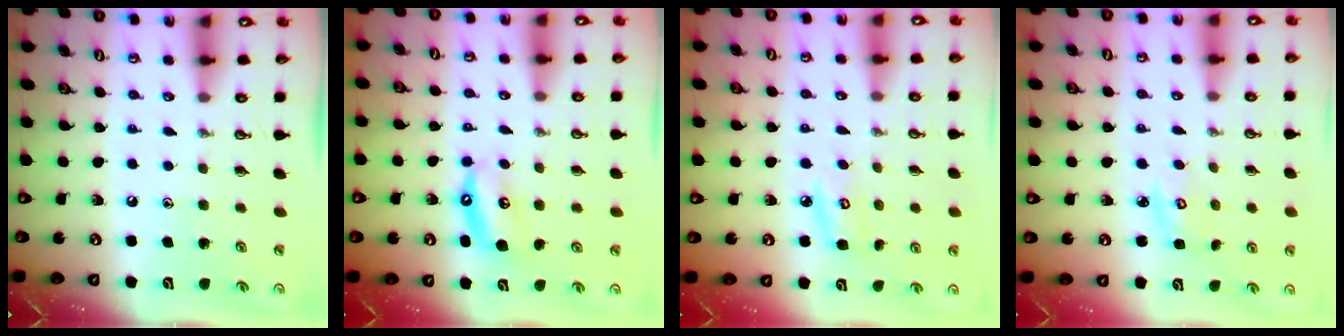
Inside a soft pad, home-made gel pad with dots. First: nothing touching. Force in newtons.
{"total": 5.3, "press": 5.2, "slide": 0.8}
{"total": 6.5, "press": 6.5, "slide": 0.6}
{"total": 4.4, "press": 4.4, "slide": 0.5}